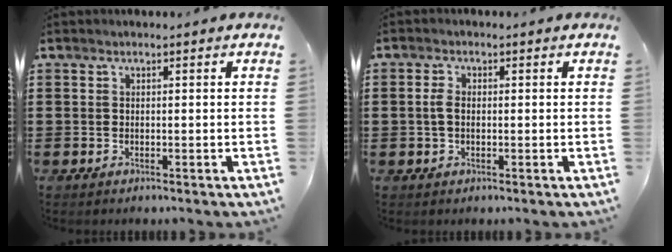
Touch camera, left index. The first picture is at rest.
{"total": 2.4, "force": [0.0, 1.3, 2.0], "torque": [-0.048, 0.002, -0.004]}